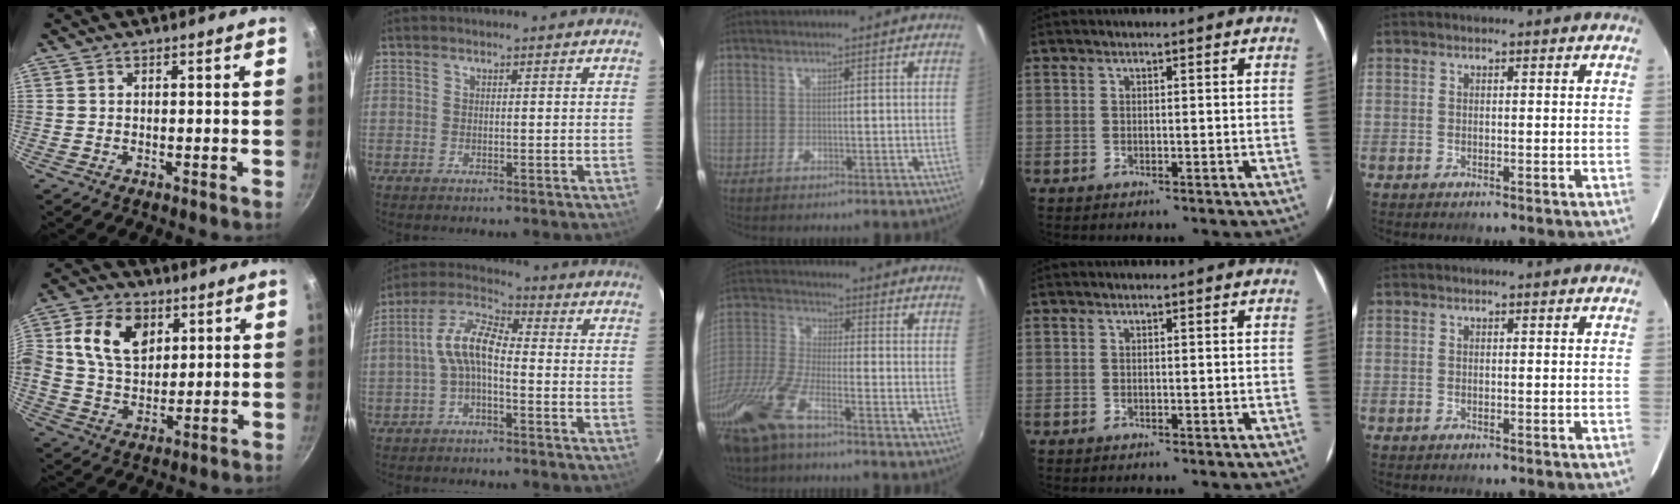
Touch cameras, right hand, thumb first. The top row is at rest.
{"thumb": {"total": 12.7, "force": [4.0, 8.9, 8.1], "torque": [-0.128, -0.006, 0.066]}, "index": {"total": 7.7, "force": [-1.7, 3.3, 6.7], "torque": [-0.148, 0.022, -0.037]}, "middle": {"total": 13.0, "force": [-8.3, 3.0, 9.5], "torque": [-0.216, -0.032, -0.170]}}